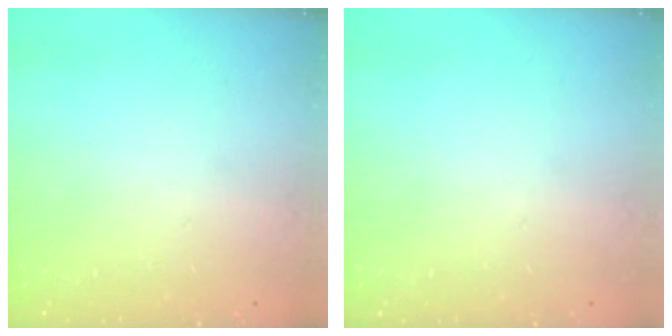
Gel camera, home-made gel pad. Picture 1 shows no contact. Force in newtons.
{"total": 0.0}